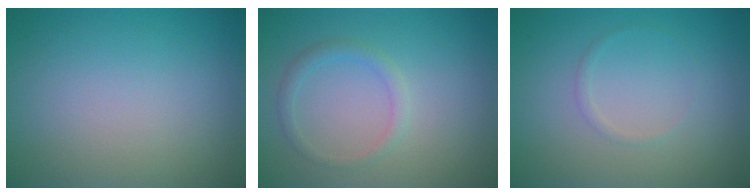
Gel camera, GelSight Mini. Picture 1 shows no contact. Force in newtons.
{"total": 1.5, "press": 1.5, "slide": 0.1}
{"total": 0.6, "press": 0.6, "slide": 0.1}